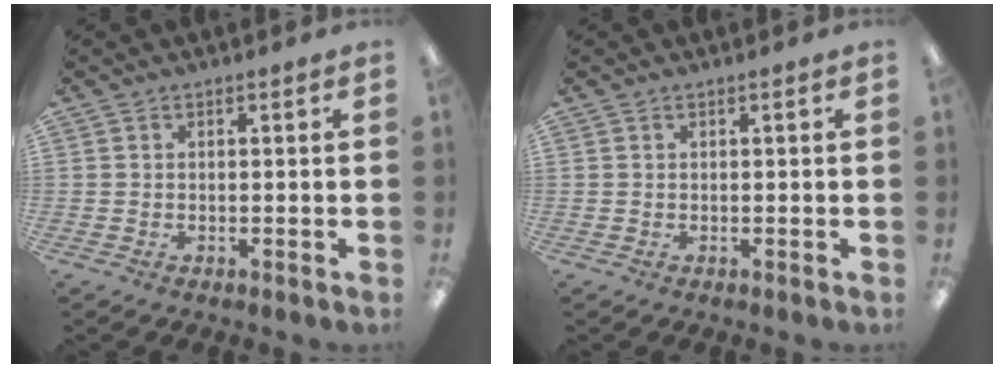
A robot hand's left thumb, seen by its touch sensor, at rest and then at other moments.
{"total": 0.0}